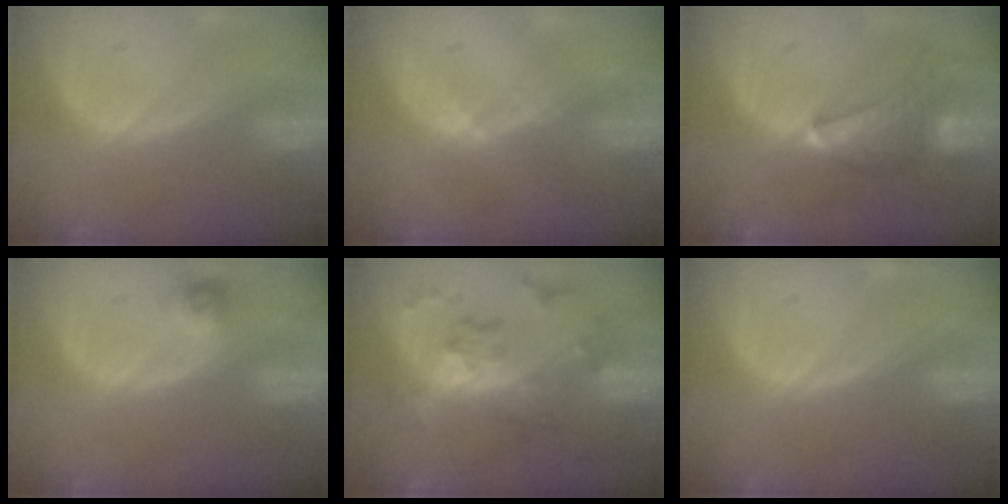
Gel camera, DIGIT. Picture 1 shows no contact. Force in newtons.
{"total": 1.0, "press": 0.8, "slide": 0.5}
{"total": 7.0, "press": 6.9, "slide": 1.1}
{"total": 2.5, "press": 2.3, "slide": 1.0}
{"total": 8.3, "press": 8.3, "slide": 0.6}
{"total": 0.0}